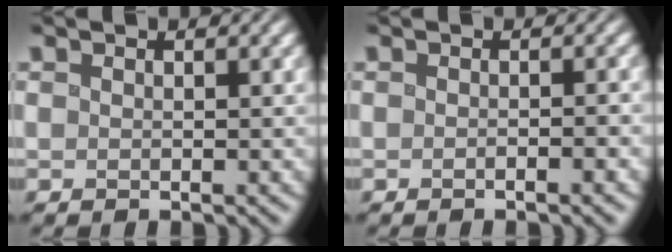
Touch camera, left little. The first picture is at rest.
{"total": 1.7, "force": [-0.4, 0.7, 1.5], "torque": [-0.005, 0.000, -0.015]}